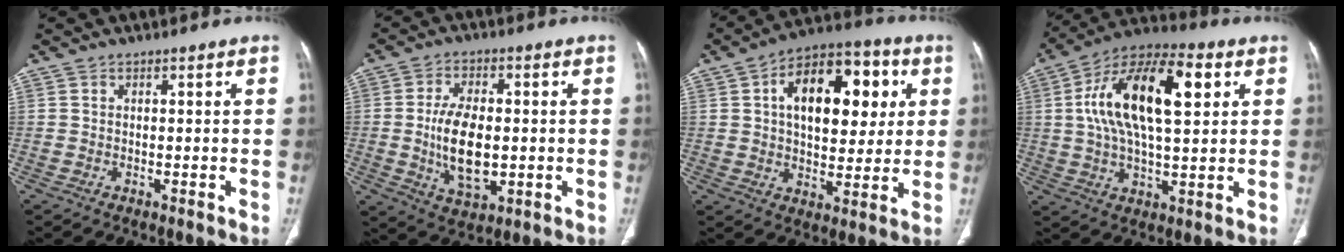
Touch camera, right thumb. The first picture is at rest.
{"total": 11.5, "force": [-0.9, 6.3, 9.6], "torque": [-0.166, -0.004, -0.008]}
{"total": 19.3, "force": [4.8, 11.2, 15.0], "torque": [-0.183, 0.012, 0.069]}
{"total": 20.5, "force": [5.1, 9.0, 17.8], "torque": [-0.306, 0.015, 0.079]}